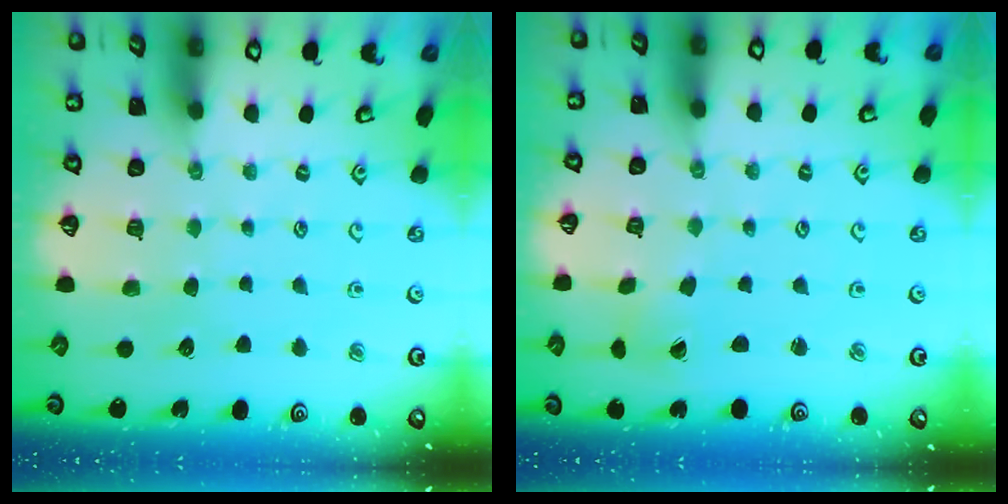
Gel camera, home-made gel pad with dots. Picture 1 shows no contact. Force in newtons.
{"total": 1.6, "press": 1.5, "slide": 0.3}